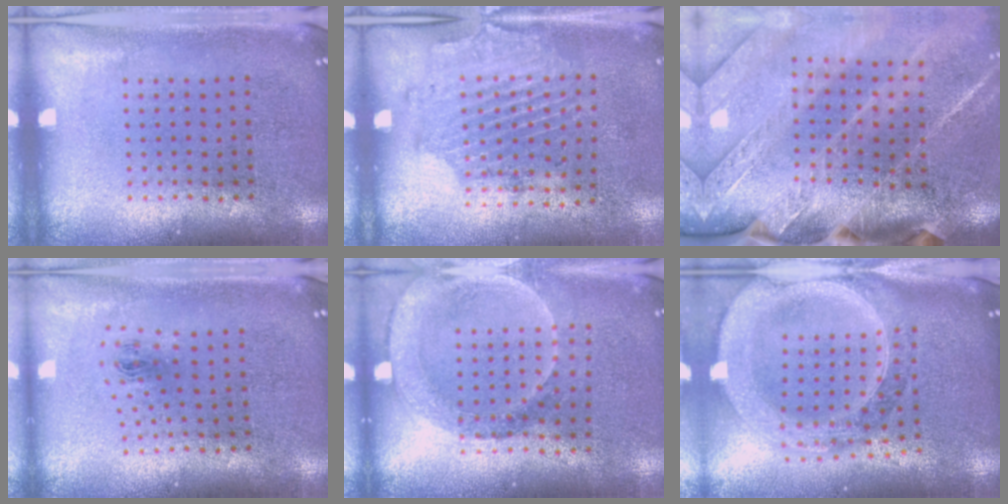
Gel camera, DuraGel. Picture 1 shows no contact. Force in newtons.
{"total": 1.7, "press": 1.2, "slide": 1.1}
{"total": 3.9, "press": 3.3, "slide": 2.1}
{"total": 1.0, "press": 0.4, "slide": 0.9}
{"total": 1.6, "press": 1.5, "slide": 0.6}
{"total": 3.2, "press": 2.7, "slide": 1.8}